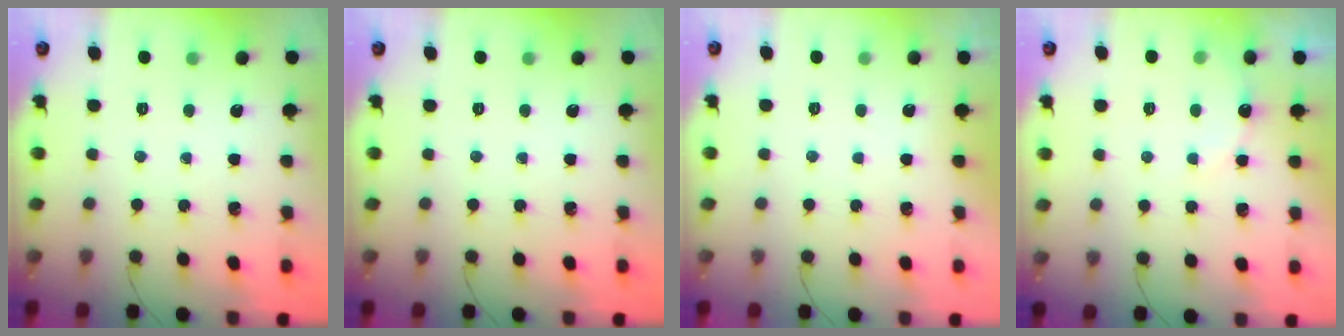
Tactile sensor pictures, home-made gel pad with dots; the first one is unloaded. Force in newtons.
{"total": 0.0}
{"total": 2.8, "press": 2.8, "slide": 0.1}
{"total": 7.4, "press": 7.3, "slide": 1.4}